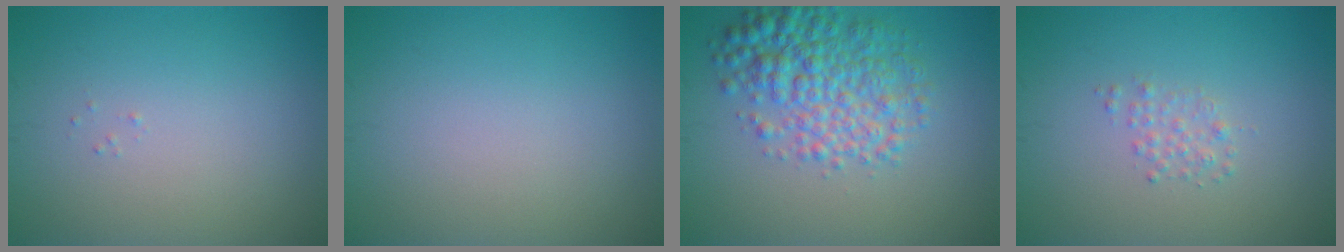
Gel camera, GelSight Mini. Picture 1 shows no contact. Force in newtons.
{"total": 0.0}
{"total": 5.7, "press": 5.7, "slide": 0.1}
{"total": 1.2, "press": 1.2, "slide": 0.0}